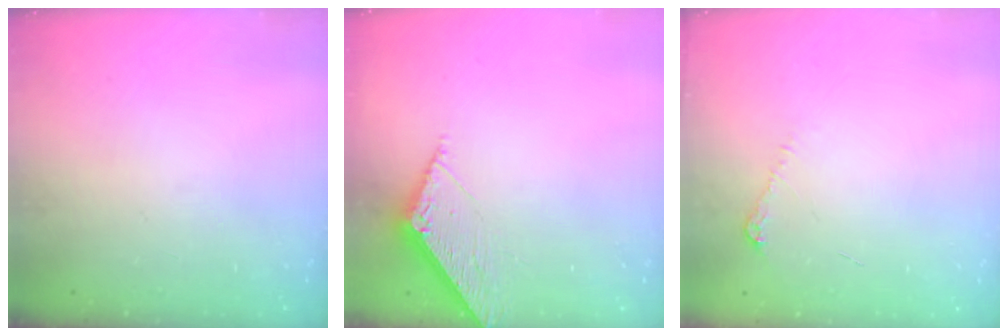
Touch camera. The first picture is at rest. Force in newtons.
{"total": 6.1, "press": 6.1, "slide": 0.3}
{"total": 4.9, "press": 4.9, "slide": 0.7}